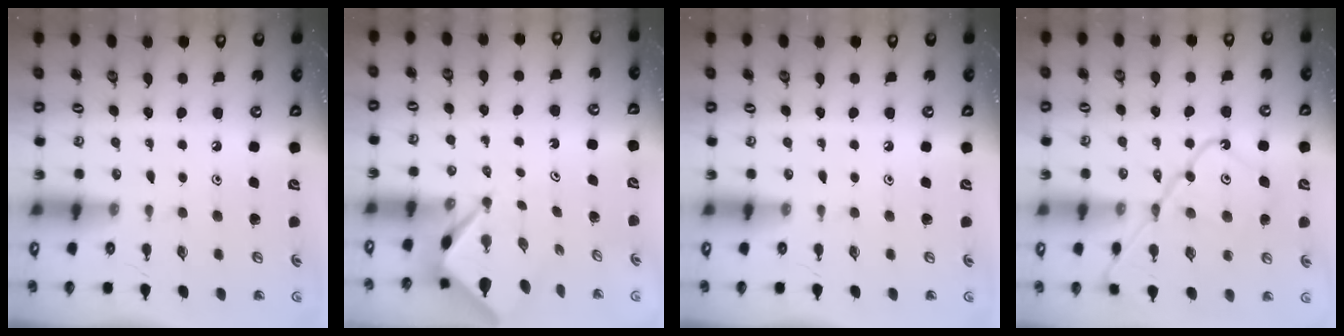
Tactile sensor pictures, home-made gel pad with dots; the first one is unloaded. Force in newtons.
{"total": 2.7, "press": 2.7, "slide": 0.2}
{"total": 0.0}
{"total": 16.1, "press": 16.0, "slide": 1.6}